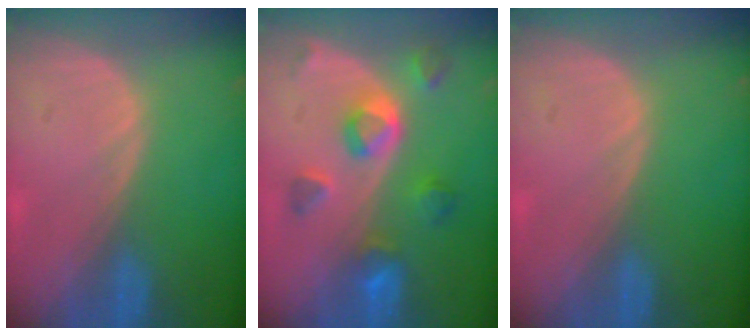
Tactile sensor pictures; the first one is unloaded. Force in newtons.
{"total": 7.8, "press": 7.0, "slide": 3.5}
{"total": 0.0}